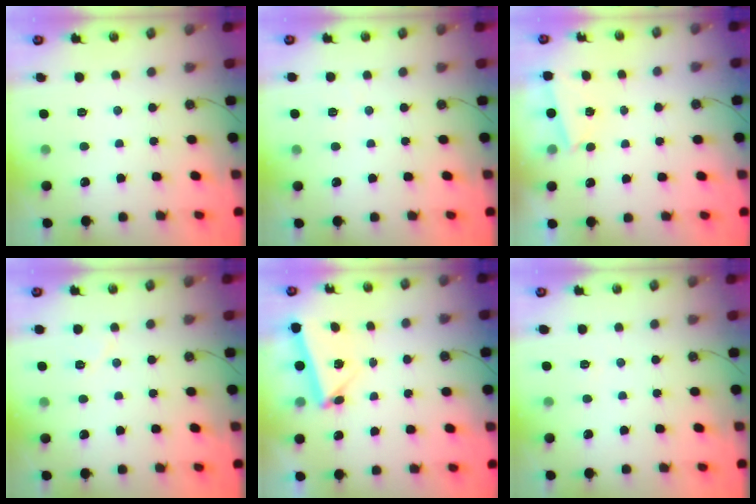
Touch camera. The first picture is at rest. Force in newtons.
{"total": 2.8, "press": 2.0, "slide": 2.0}
{"total": 1.2, "press": 1.1, "slide": 0.5}
{"total": 5.3, "press": 5.2, "slide": 0.6}
{"total": 5.8, "press": 5.8, "slide": 0.3}
{"total": 3.7, "press": 2.9, "slide": 2.2}